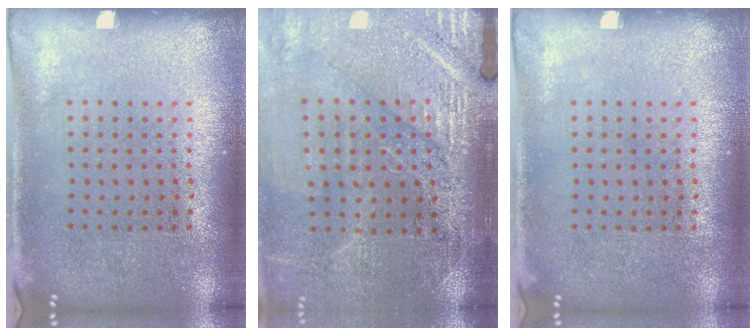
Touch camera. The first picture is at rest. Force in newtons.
{"total": 3.2, "press": 3.1, "slide": 0.6}
{"total": 0.0}